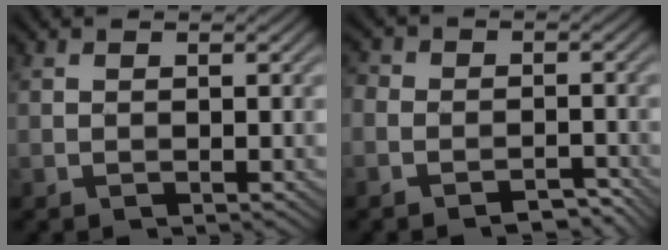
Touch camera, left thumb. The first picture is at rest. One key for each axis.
{"total": 5.4, "fx": -3.6, "fy": 3.6, "fz": 1.8, "tx": -0.012, "ty": 0.006, "tz": -0.064}